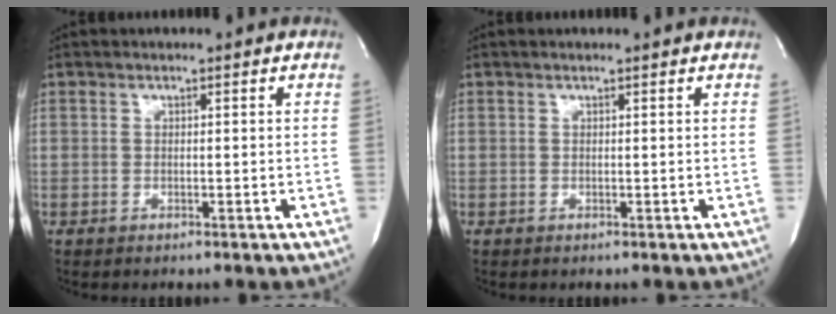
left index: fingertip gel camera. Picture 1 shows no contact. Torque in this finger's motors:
{"motor_torque": [0.06, -0.05, 0.01, 0.00]}